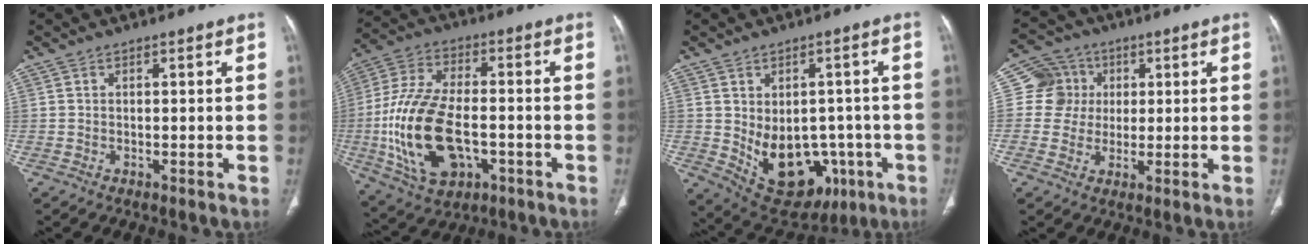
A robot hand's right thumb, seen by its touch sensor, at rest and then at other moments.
{"total": 19.8, "force": [-4.0, 11.0, 16.0], "torque": [-0.321, 0.012, -0.061]}
{"total": 15.6, "force": [-3.5, 10.9, 10.5], "torque": [-0.121, 0.012, -0.018]}
{"total": 7.8, "force": [1.3, 7.6, 1.0], "torque": [0.021, 0.008, 0.016]}